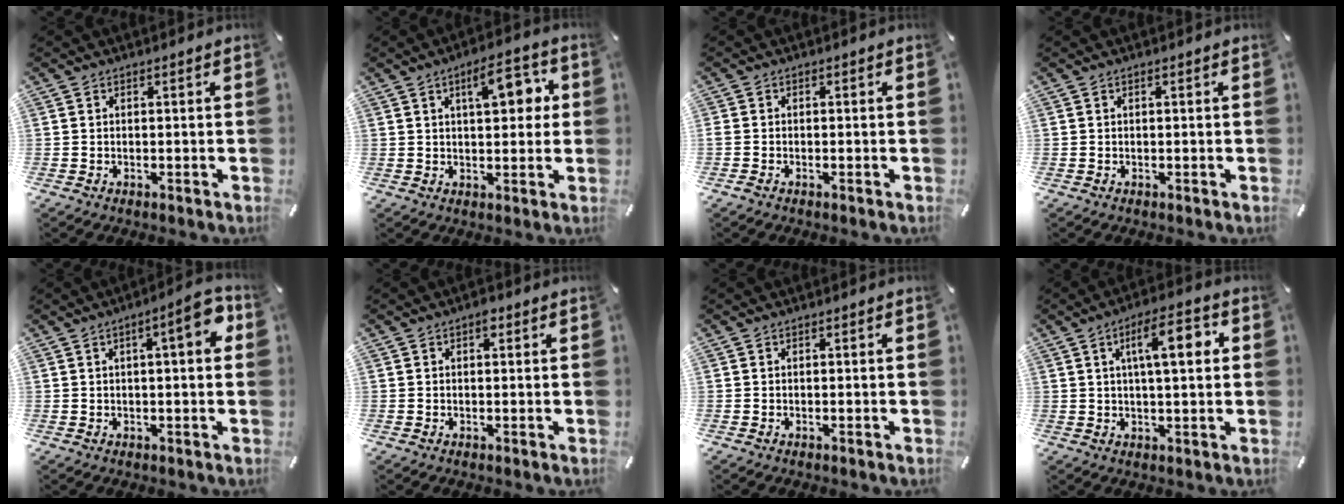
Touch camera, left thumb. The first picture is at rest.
{"total": 9.5, "force": [3.1, 4.3, 7.9], "torque": [-0.106, -0.006, 0.044]}
{"total": 0.8, "force": [-0.5, 0.5, 0.4], "torque": [-0.007, 0.001, -0.011]}
{"total": 0.0}
{"total": 7.8, "force": [2.2, 1.9, 7.3], "torque": [-0.095, -0.007, 0.028]}
{"total": 1.7, "force": [0.6, 1.1, 1.2], "torque": [-0.009, 0.000, 0.006]}
{"total": 0.0}
{"total": 10.7, "force": [3.0, 3.3, 9.8], "torque": [-0.159, -0.001, 0.041]}